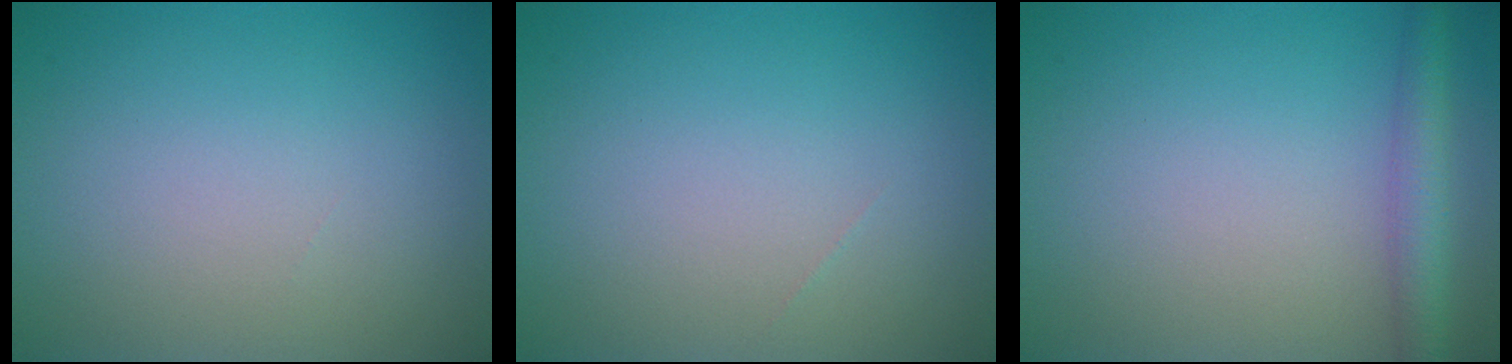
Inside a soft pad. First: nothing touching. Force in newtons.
{"total": 0.0}
{"total": 3.1, "press": 3.1, "slide": 0.2}